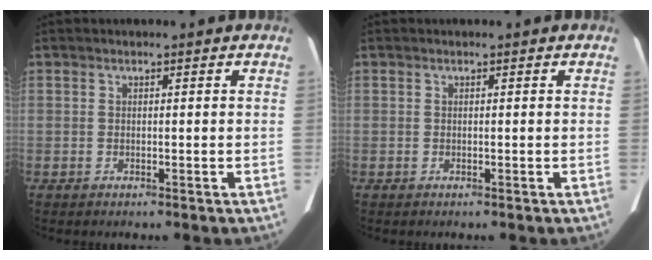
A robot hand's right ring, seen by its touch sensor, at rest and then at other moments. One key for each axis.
{"total": 0.0}